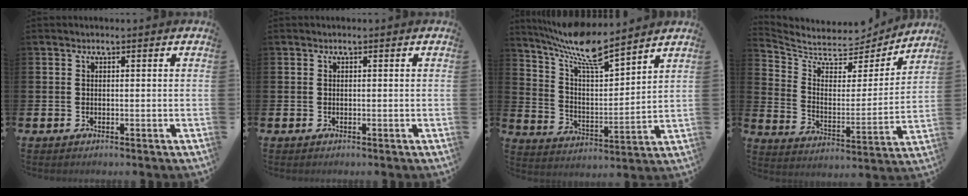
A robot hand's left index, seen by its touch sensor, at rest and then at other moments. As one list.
[{"total": 0.0}, {"total": 10.2, "force": [8.9, 1.4, 4.8], "torque": [-0.129, -0.049, 0.157]}, {"total": 6.5, "force": [6.0, 2.2, 0.8], "torque": [-0.061, -0.057, 0.100]}]